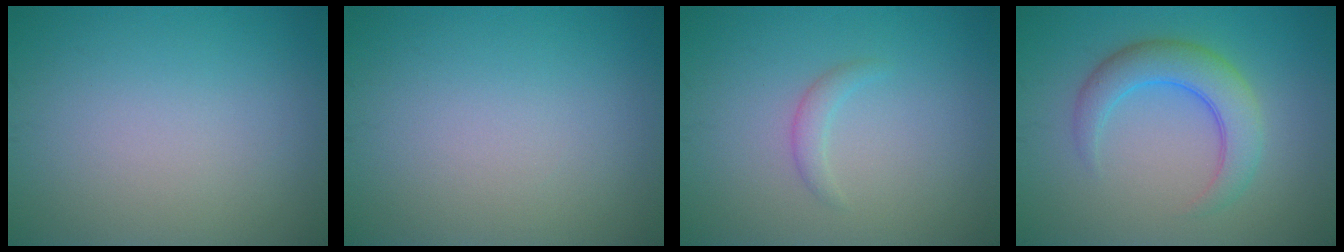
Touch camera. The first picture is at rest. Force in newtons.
{"total": 0.0}
{"total": 1.2, "press": 1.2, "slide": 0.1}
{"total": 4.7, "press": 4.7, "slide": 0.0}